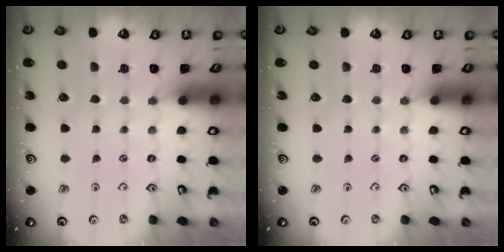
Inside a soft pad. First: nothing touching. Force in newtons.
{"total": 0.0}